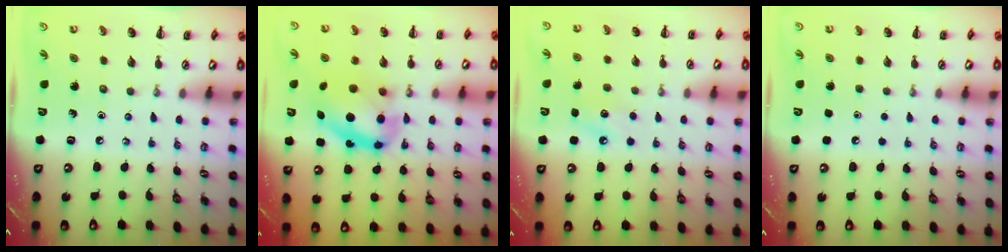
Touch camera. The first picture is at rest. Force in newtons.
{"total": 11.9, "press": 11.5, "slide": 3.0}
{"total": 6.9, "press": 6.7, "slide": 1.6}
{"total": 1.6, "press": 1.6, "slide": 0.1}